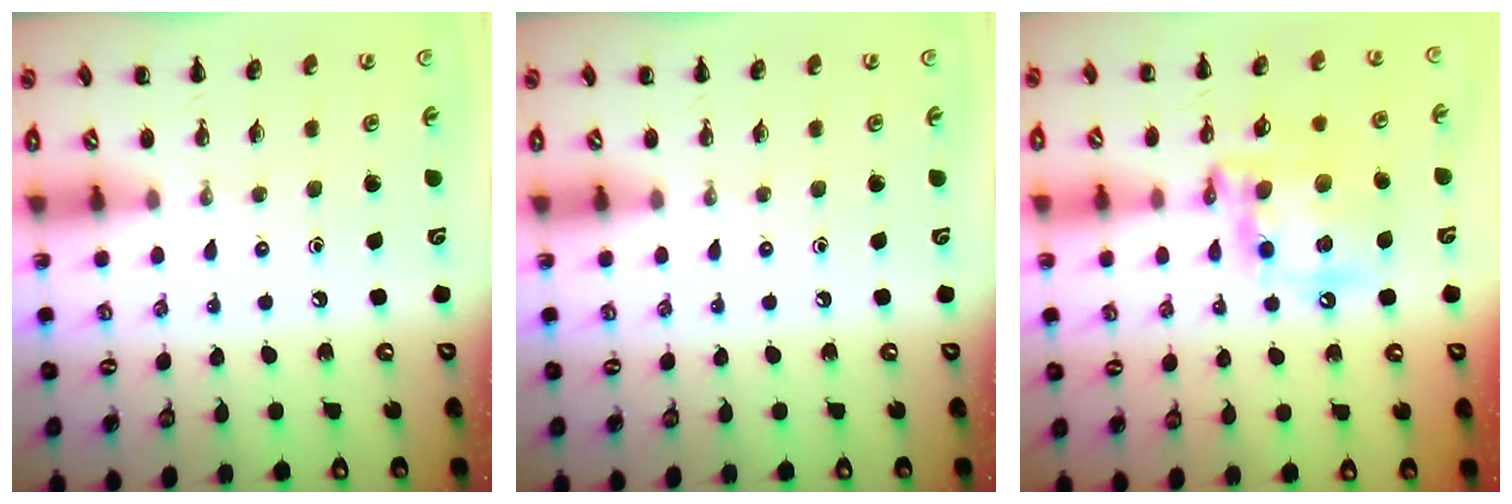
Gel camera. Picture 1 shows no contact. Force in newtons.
{"total": 0.0}
{"total": 15.7, "press": 15.4, "slide": 3.0}